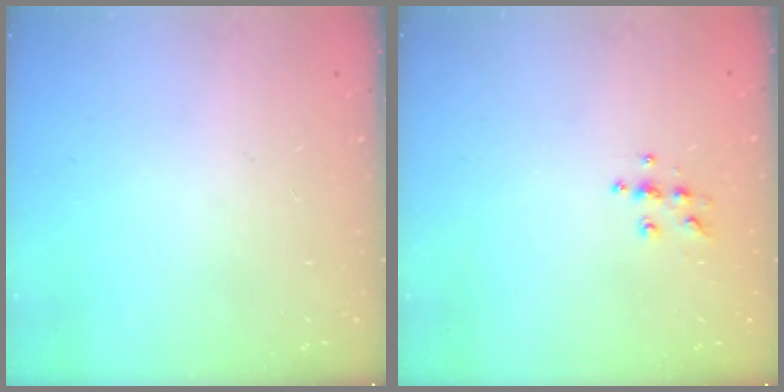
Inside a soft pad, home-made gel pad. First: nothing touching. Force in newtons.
{"total": 6.9, "press": 6.9, "slide": 0.4}